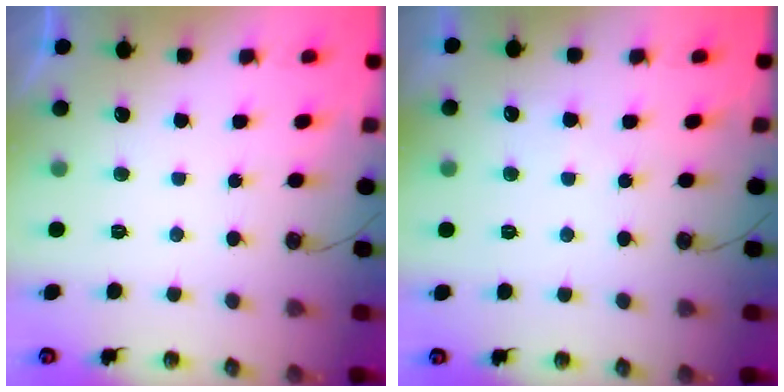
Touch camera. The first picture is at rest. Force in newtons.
{"total": 3.6, "press": 3.6, "slide": 0.4}